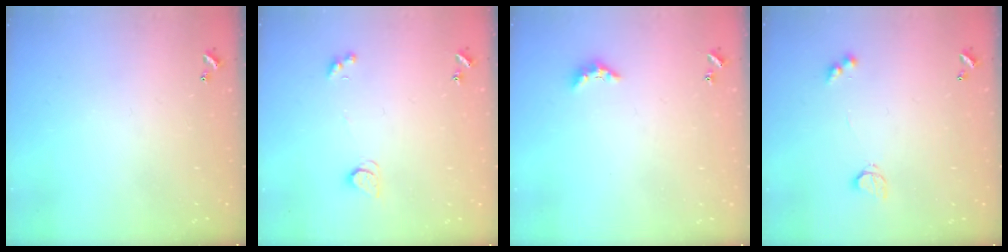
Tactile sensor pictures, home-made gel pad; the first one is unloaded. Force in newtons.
{"total": 2.5, "press": 2.5, "slide": 0.5}
{"total": 3.0, "press": 3.0, "slide": 0.6}
{"total": 3.3, "press": 3.2, "slide": 0.5}